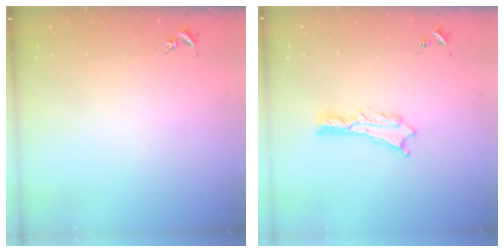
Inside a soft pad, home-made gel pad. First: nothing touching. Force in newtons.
{"total": 0.7, "press": 0.7, "slide": 0.1}